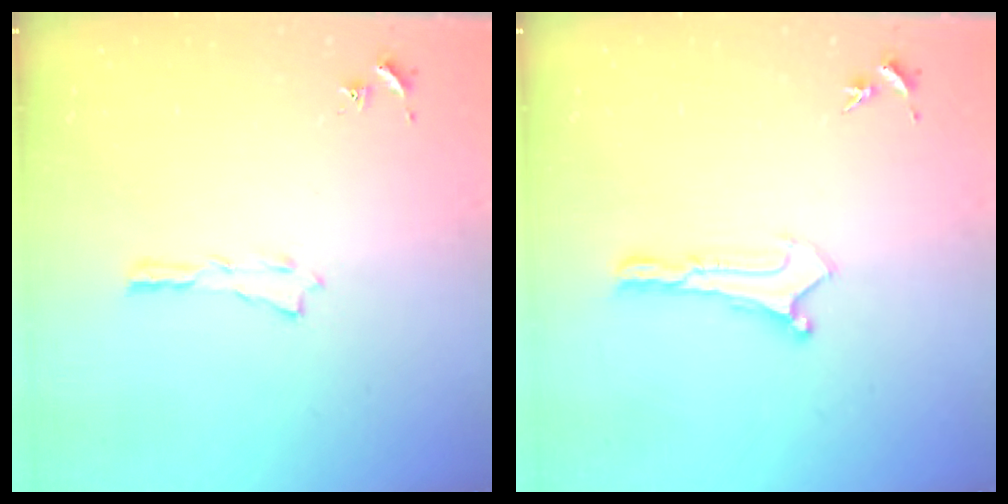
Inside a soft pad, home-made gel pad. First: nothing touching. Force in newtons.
{"total": 0.0}